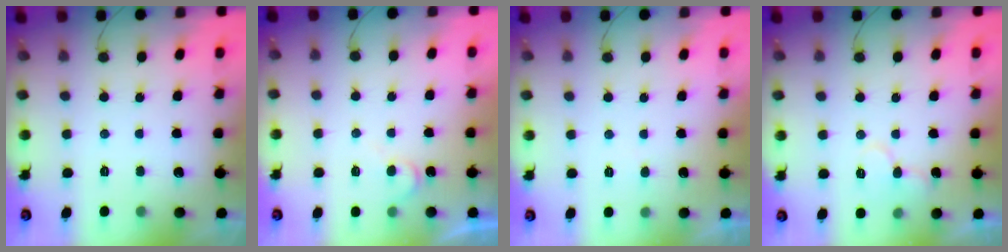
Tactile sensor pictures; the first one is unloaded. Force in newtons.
{"total": 5.4, "press": 5.4, "slide": 0.5}
{"total": 2.3, "press": 2.3, "slide": 0.2}
{"total": 7.0, "press": 7.0, "slide": 0.4}